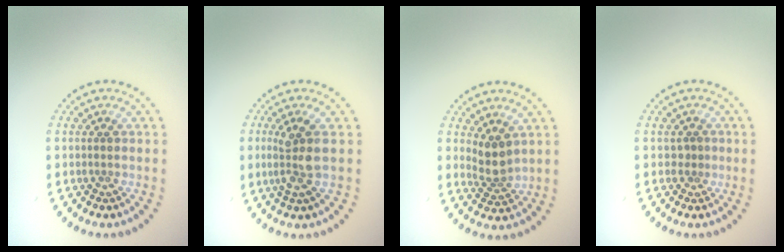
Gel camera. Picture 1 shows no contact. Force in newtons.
{"total": 3.2, "press": 2.7, "slide": 1.7}
{"total": 2.5, "press": 2.0, "slide": 1.4}
{"total": 0.7, "press": 0.4, "slide": 0.6}